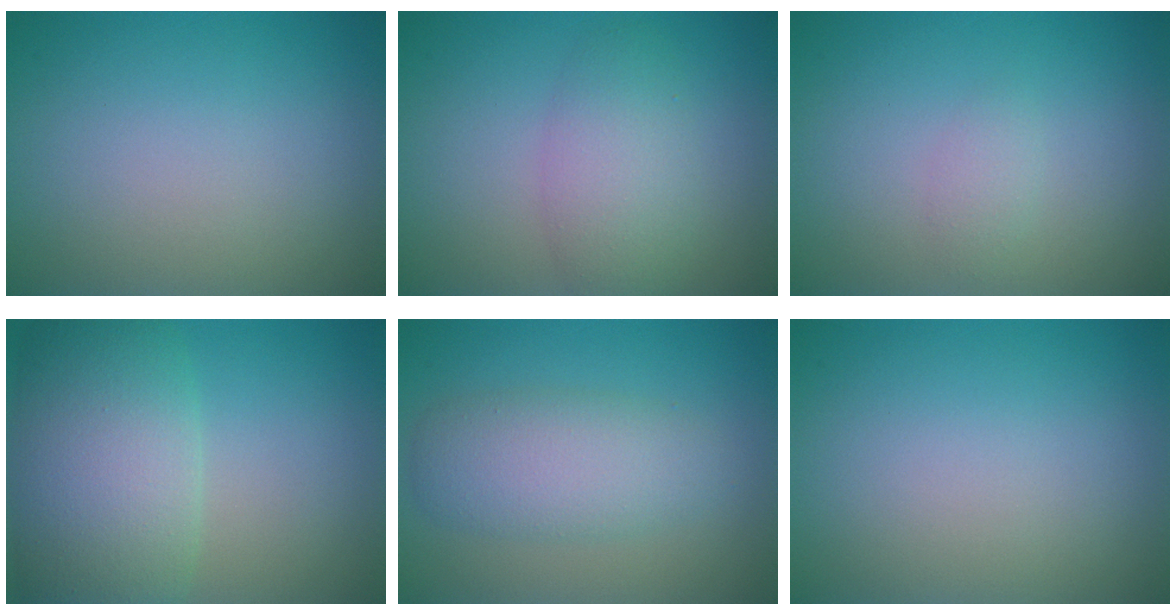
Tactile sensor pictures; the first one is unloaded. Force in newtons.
{"total": 3.8, "press": 3.8, "slide": 0.2}
{"total": 1.0, "press": 1.0, "slide": 0.1}
{"total": 9.6, "press": 9.6, "slide": 0.7}
{"total": 4.6, "press": 4.6, "slide": 0.1}
{"total": 0.0}